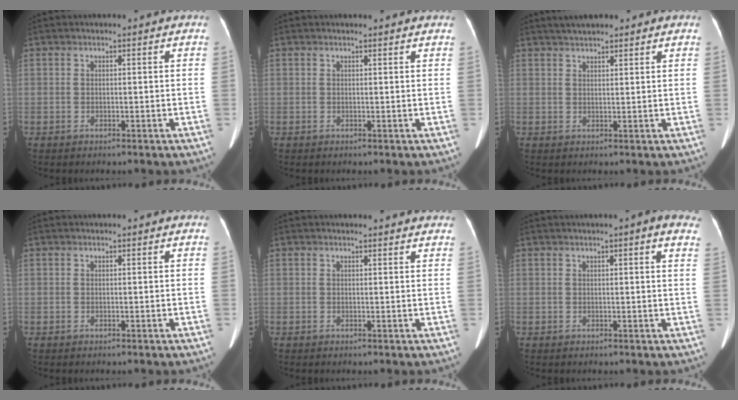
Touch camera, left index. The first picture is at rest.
{"total": 1.8, "force": [1.7, 0.1, 0.6], "torque": [-0.014, 0.009, 0.017]}
{"total": 4.0, "force": [3.3, 0.9, 1.9], "torque": [-0.031, 0.024, 0.055]}
{"total": 0.0}
{"total": 3.8, "force": [3.7, 0.5, 1.1], "torque": [-0.017, 0.008, 0.033]}
{"total": 4.6, "force": [2.8, 0.3, 3.6], "torque": [-0.033, 0.010, 0.025]}